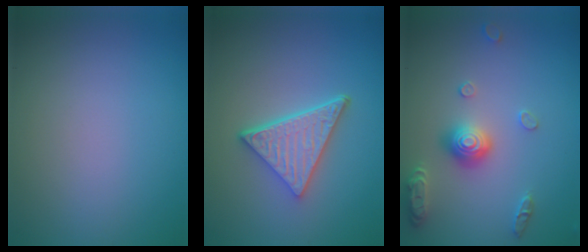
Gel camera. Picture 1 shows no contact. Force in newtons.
{"total": 5.1, "press": 3.8, "slide": 3.4}
{"total": 2.9, "press": 2.9, "slide": 0.2}